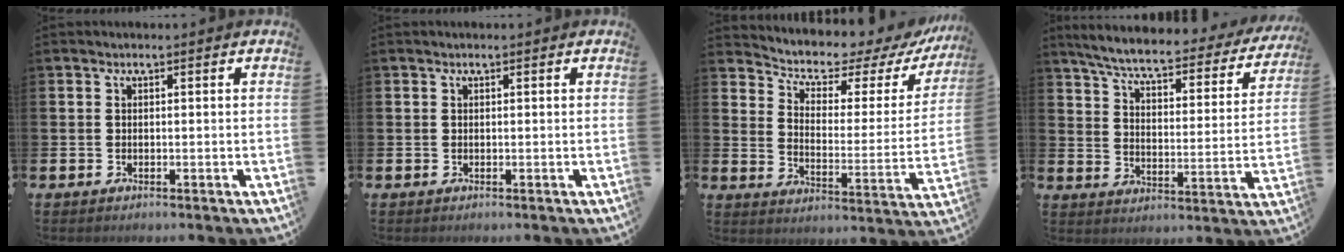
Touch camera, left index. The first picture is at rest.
{"total": 0.0}
{"total": 5.4, "force": [4.9, 1.9, 1.5], "torque": [-0.055, -0.046, 0.075]}
{"total": 6.0, "force": [5.3, 0.9, 2.8], "torque": [-0.080, -0.039, 0.082]}